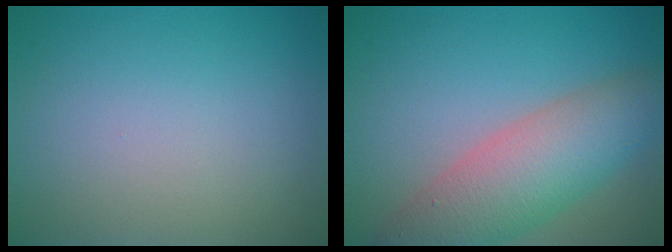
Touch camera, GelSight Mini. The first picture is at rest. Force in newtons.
{"total": 7.4, "press": 7.3, "slide": 0.3}